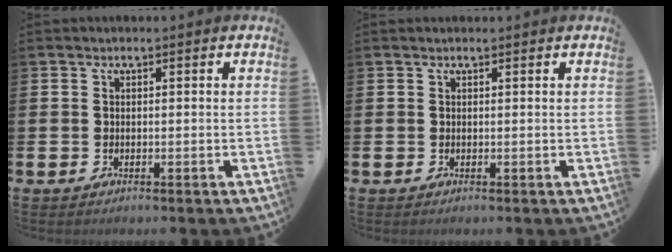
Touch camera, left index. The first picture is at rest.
{"total": 0.0}